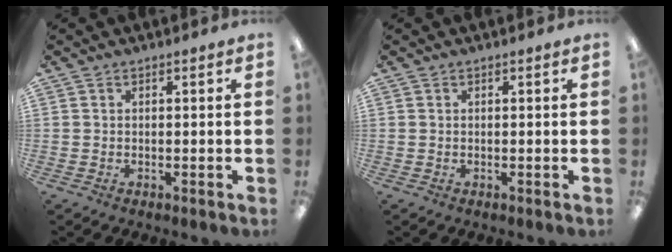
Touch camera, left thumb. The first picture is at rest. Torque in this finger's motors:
{"motor_torque": [-0.12, -0.02, -0.22, 0.06, 0.00]}